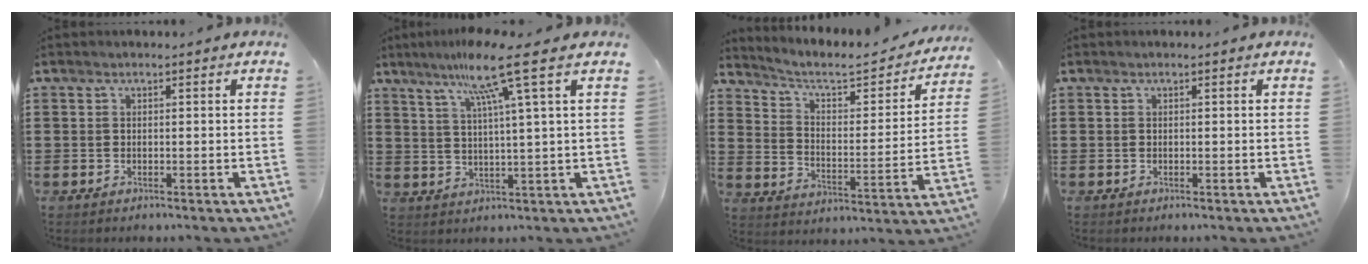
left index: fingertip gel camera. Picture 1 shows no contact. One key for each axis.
{"total": 10.1, "fx": 5.4, "fy": -1.2, "fz": 8.4, "tx": -0.169, "ty": -0.006, "tz": 0.082}
{"total": 4.6, "fx": 3.8, "fy": 1.3, "fz": 2.2, "tx": -0.057, "ty": -0.032, "tz": 0.053}
{"total": 0.0}